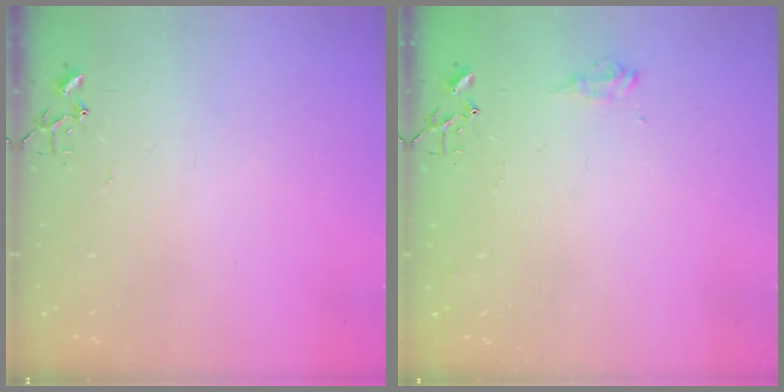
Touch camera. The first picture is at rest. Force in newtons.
{"total": 8.0, "press": 8.0, "slide": 1.0}